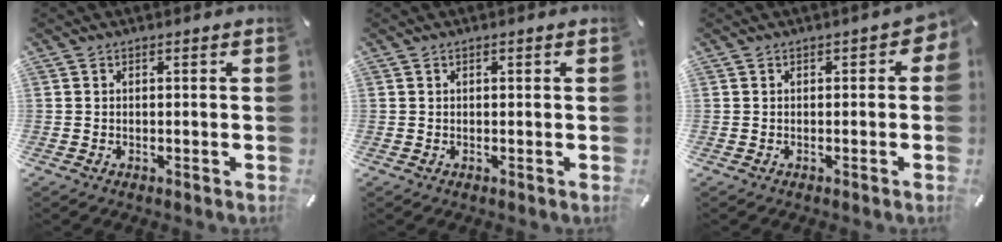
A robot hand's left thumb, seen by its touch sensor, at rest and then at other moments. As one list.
[{"total": 0.5, "force": [0.2, 0.2, 0.5], "torque": [-0.007, 0.002, 0.003]}, {"total": 2.0, "force": [-0.1, 1.2, 1.7], "torque": [-0.023, 0.004, -0.005]}]